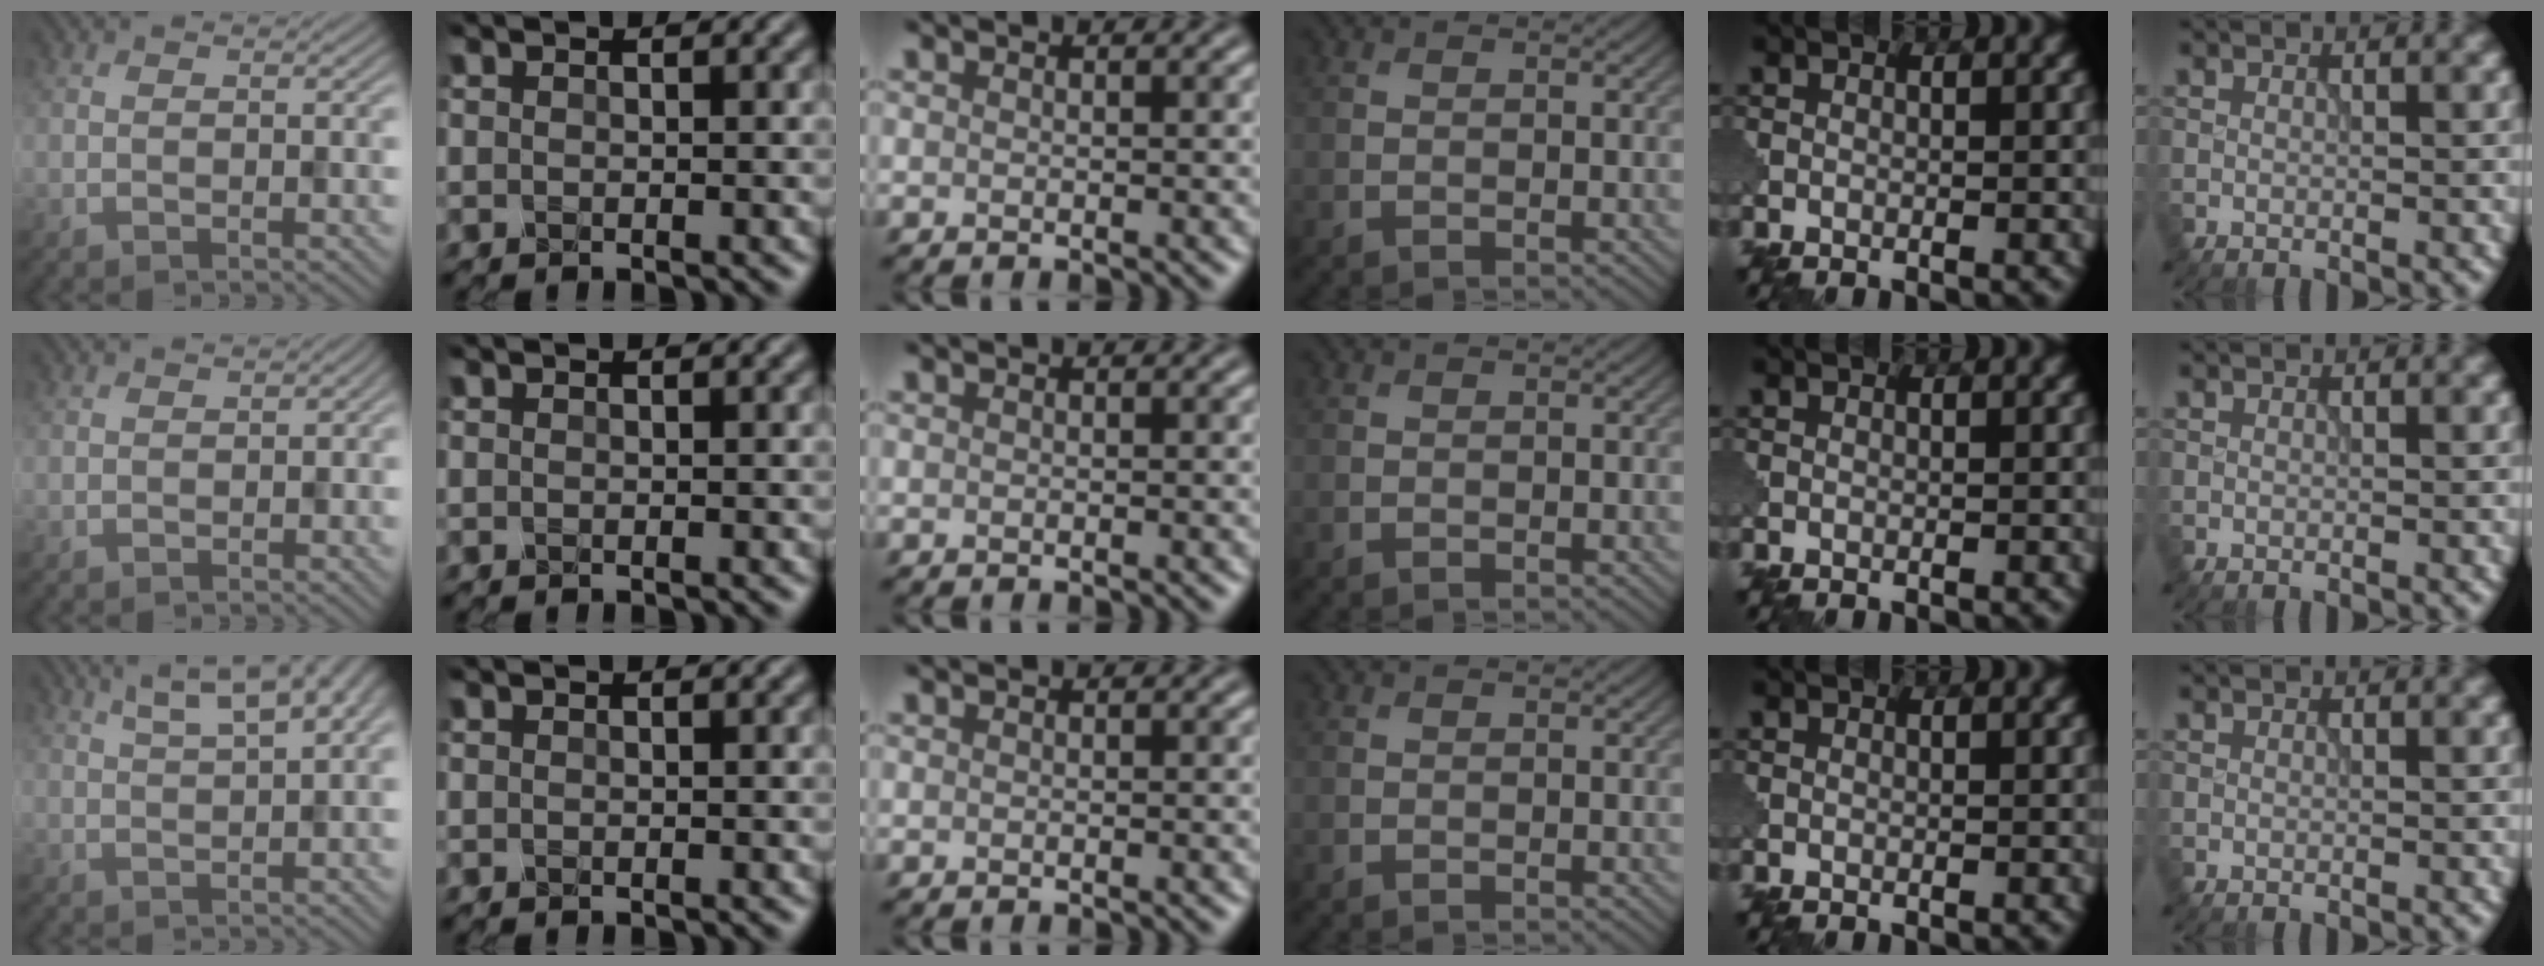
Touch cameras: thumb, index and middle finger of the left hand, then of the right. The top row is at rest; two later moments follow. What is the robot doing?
{"motion": "shake", "object": "medicine bottle"}